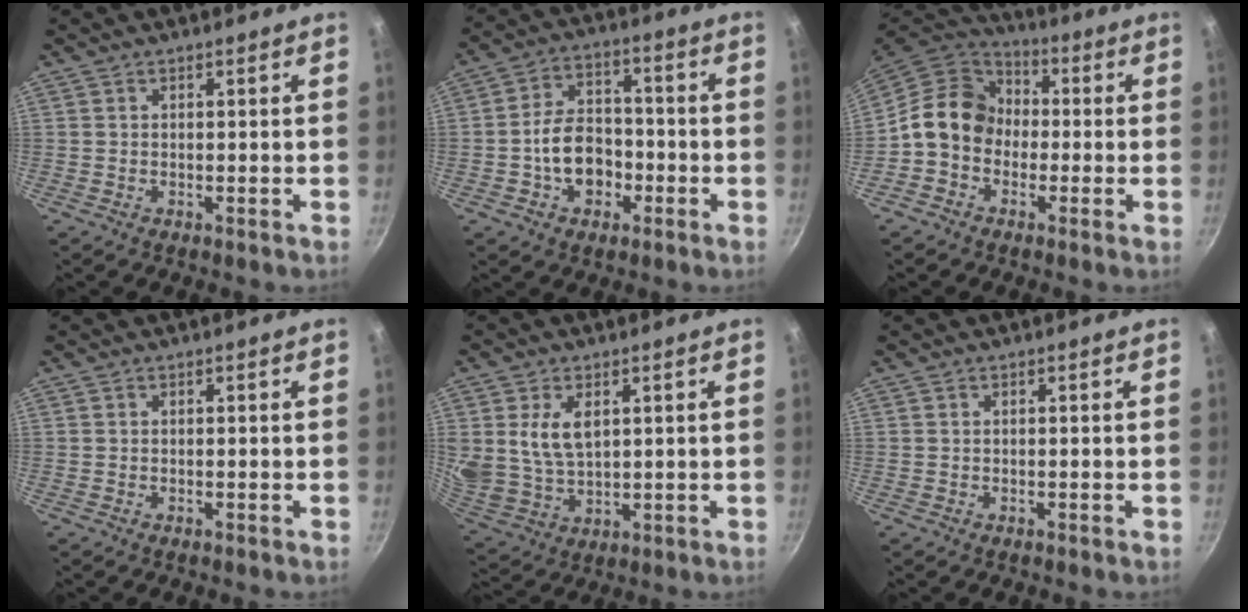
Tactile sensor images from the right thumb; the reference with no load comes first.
{"total": 10.3, "force": [-2.9, 7.5, 6.5], "torque": [-0.081, 0.033, -0.054]}
{"total": 11.9, "force": [-0.9, 10.0, 6.5], "torque": [-0.074, 0.036, -0.040]}
{"total": 0.0}
{"total": 9.9, "force": [2.9, 6.3, 7.0], "torque": [-0.124, -0.027, 0.069]}
{"total": 0.0}